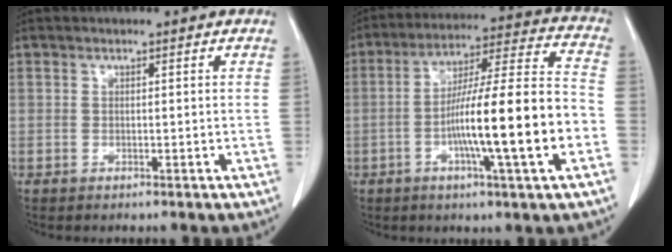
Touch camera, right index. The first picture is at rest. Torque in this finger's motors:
{"motor_torque": [2.14, 0.00, 1.05, 0.21]}